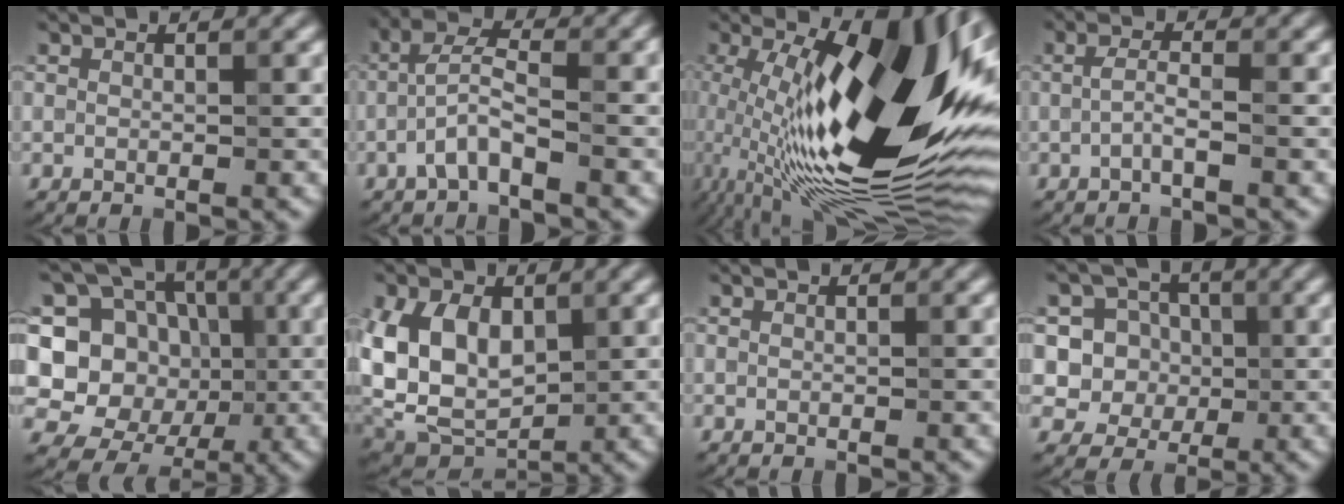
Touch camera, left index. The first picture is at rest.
{"total": 3.5, "force": [-1.6, 0.8, 3.1], "torque": [-0.067, 0.013, -0.039]}
{"total": 20.0, "force": [2.2, 7.4, 18.4], "torque": [-0.281, -0.003, 0.045]}
{"total": 1.8, "force": [-0.6, 0.2, 1.7], "torque": [-0.035, 0.005, -0.017]}
{"total": 14.4, "force": [1.0, 13.2, 5.7], "torque": [-0.167, 0.044, 0.013]}
{"total": 8.5, "force": [1.5, 6.0, 5.9], "torque": [-0.127, -0.009, 0.028]}
{"total": 0.0}
{"total": 6.8, "force": [0.7, 6.4, 2.1], "torque": [-0.034, 0.021, -0.002]}